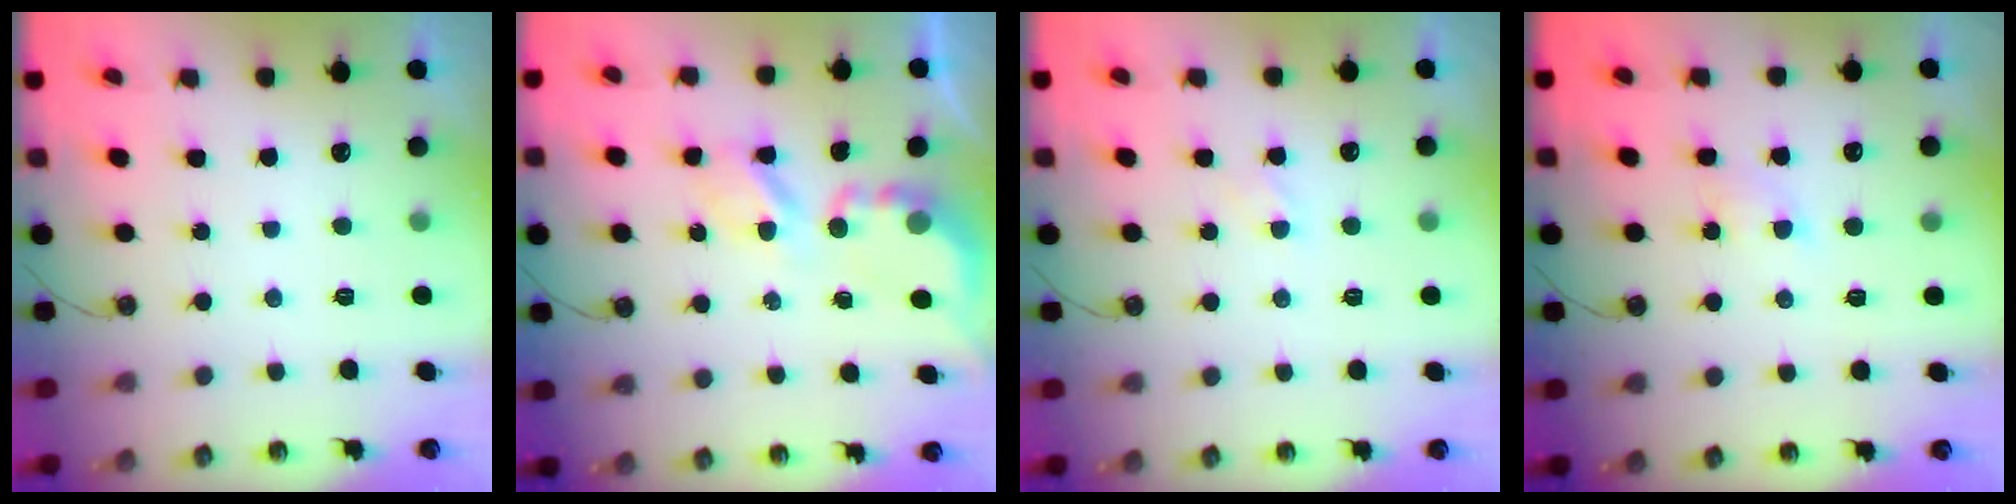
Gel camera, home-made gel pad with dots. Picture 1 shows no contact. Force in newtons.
{"total": 4.7, "press": 4.7, "slide": 0.2}
{"total": 2.2, "press": 2.2, "slide": 0.3}
{"total": 4.5, "press": 4.4, "slide": 0.7}